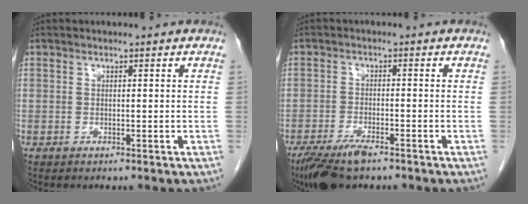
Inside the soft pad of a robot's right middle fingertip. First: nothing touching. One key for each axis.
{"total": 6.6, "fx": -4.9, "fy": 1.6, "fz": 4.1, "tx": -0.079, "ty": -0.014, "tz": -0.087}